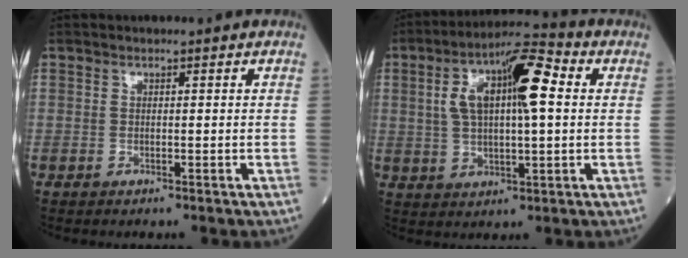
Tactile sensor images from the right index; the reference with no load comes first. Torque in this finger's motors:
{"motor_torque": [1.11, -0.01, 0.55, 0.21]}